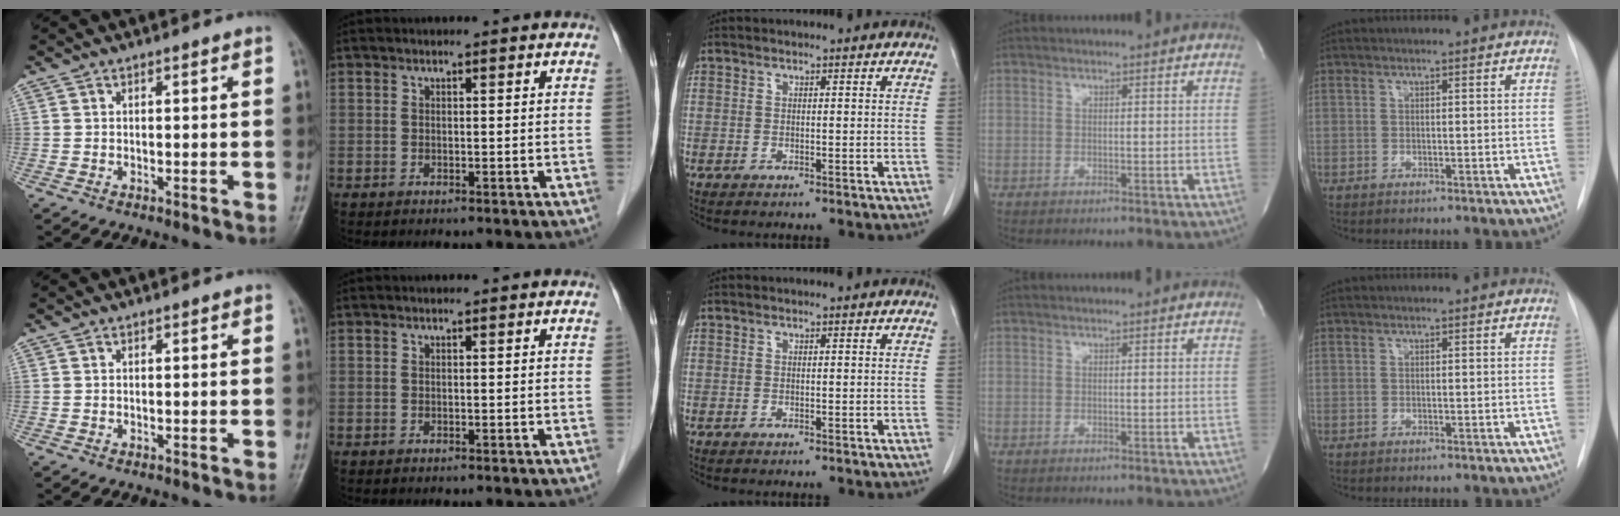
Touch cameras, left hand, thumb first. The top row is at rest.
{}